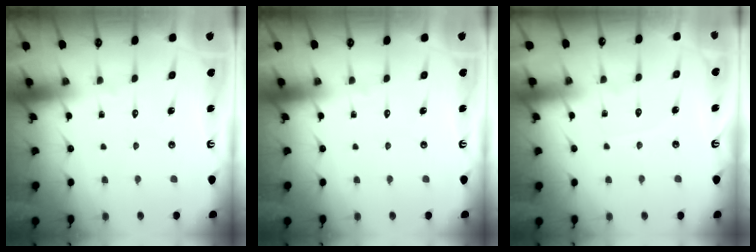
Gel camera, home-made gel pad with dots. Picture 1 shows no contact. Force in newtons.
{"total": 0.0}
{"total": 2.5, "press": 2.4, "slide": 0.4}